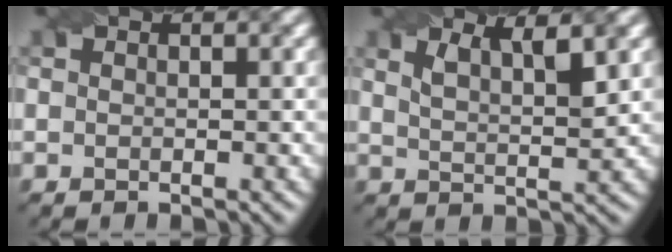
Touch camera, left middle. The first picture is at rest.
{"total": 3.9, "force": [2.3, 1.2, 2.9], "torque": [-0.037, 0.009, 0.030]}